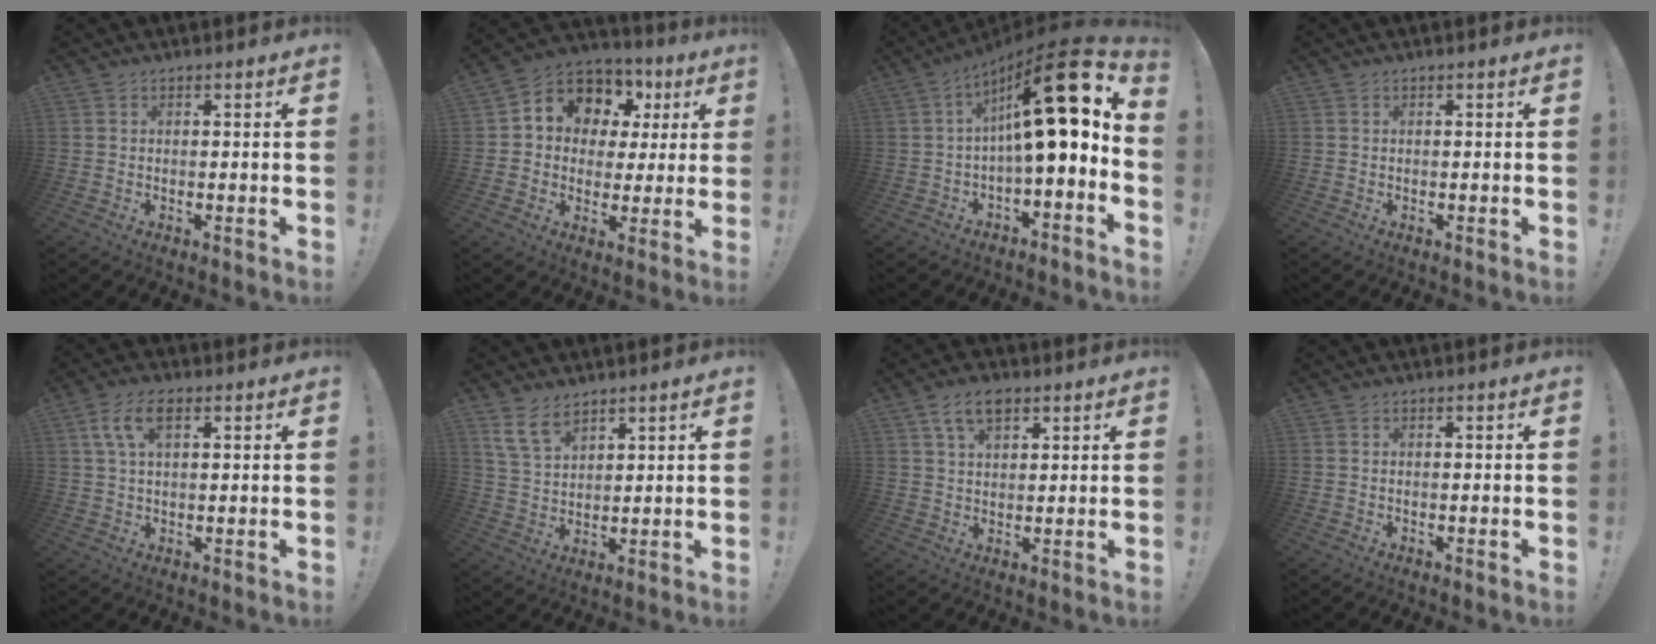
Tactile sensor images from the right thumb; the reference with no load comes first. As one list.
[{"total": 9.5, "force": [3.8, 7.8, 3.9], "torque": [-0.059, -0.032, 0.072]}, {"total": 20.9, "force": [4.9, 4.9, 19.7], "torque": [-0.303, -0.030, 0.076]}, {"total": 0.0}, {"total": 7.6, "force": [2.8, 3.8, 5.9], "torque": [-0.121, 0.009, 0.053]}, {"total": 8.3, "force": [5.9, 4.1, 4.0], "torque": [-0.080, -0.026, 0.119]}, {"total": 7.6, "force": [4.1, 4.4, 4.6], "torque": [-0.081, -0.005, 0.076]}, {"total": 0.0}]